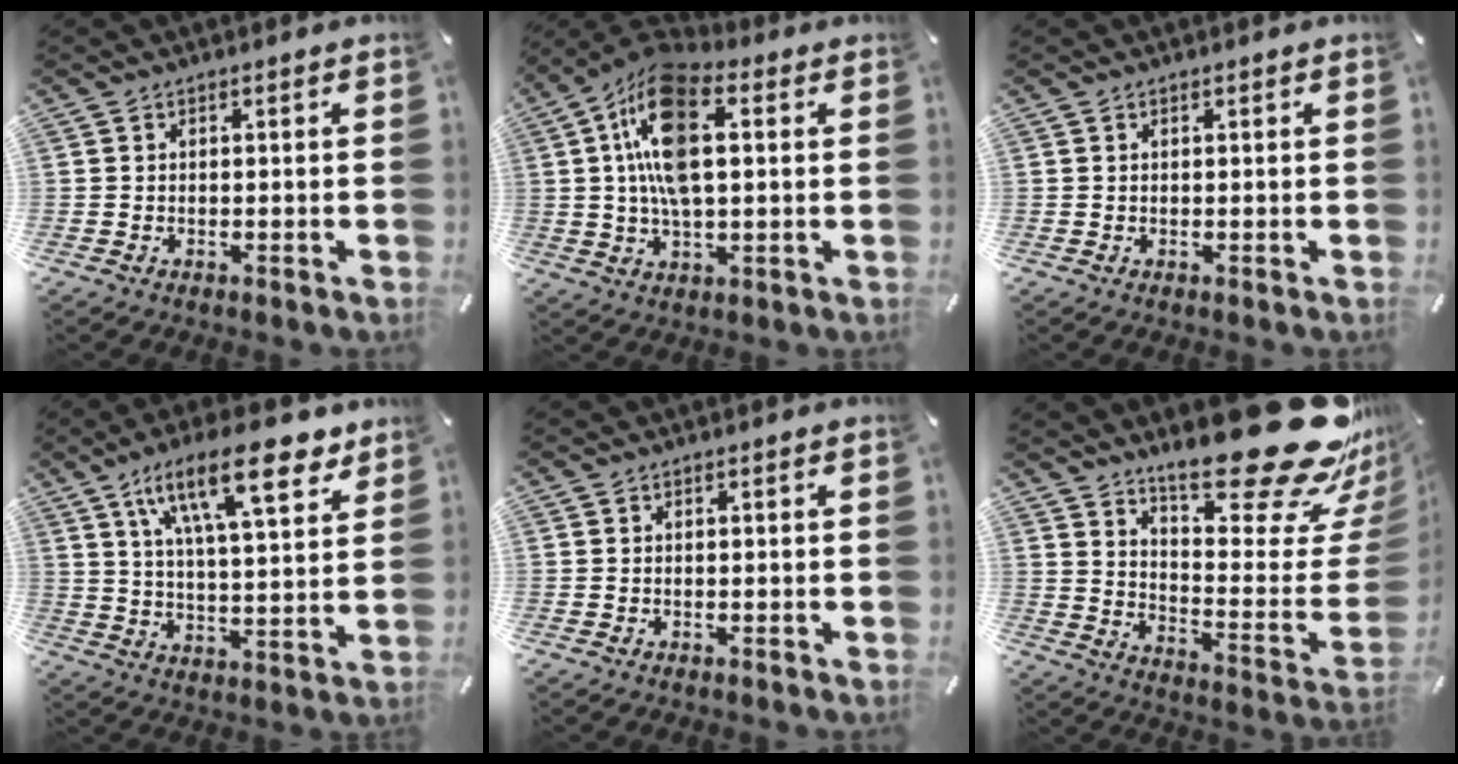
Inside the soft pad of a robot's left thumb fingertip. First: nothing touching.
{"total": 15.3, "force": [3.9, 7.6, 12.6], "torque": [-0.261, -0.004, 0.065]}
{"total": 0.0}
{"total": 19.4, "force": [11.0, 7.3, 14.2], "torque": [-0.230, -0.037, 0.175]}
{"total": 0.0}
{"total": 28.1, "force": [21.2, 7.5, 16.8], "torque": [-0.212, -0.168, 0.344]}